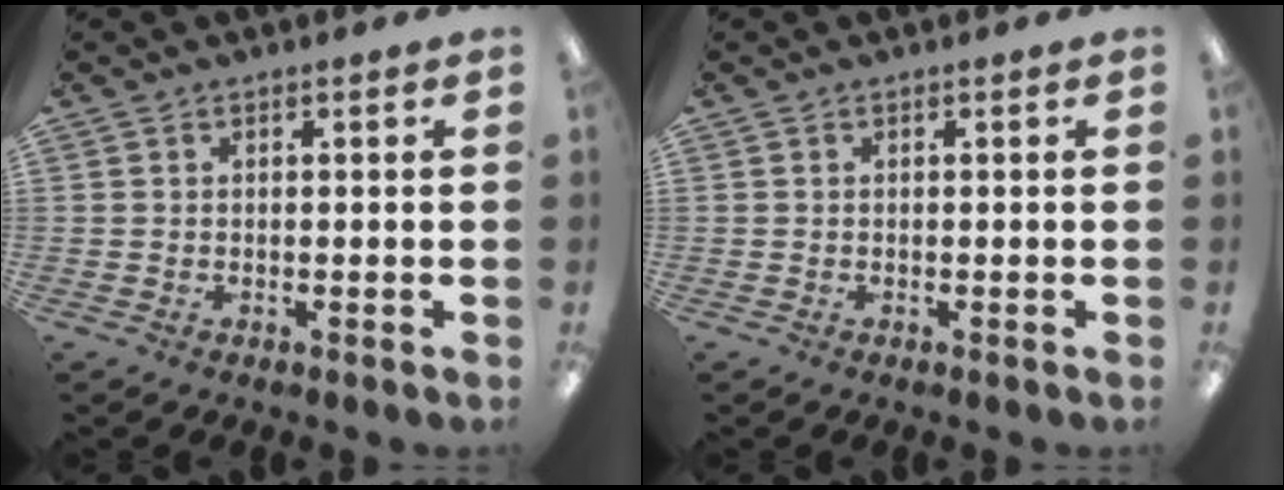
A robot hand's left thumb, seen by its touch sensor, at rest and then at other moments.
{"total": 0.0}